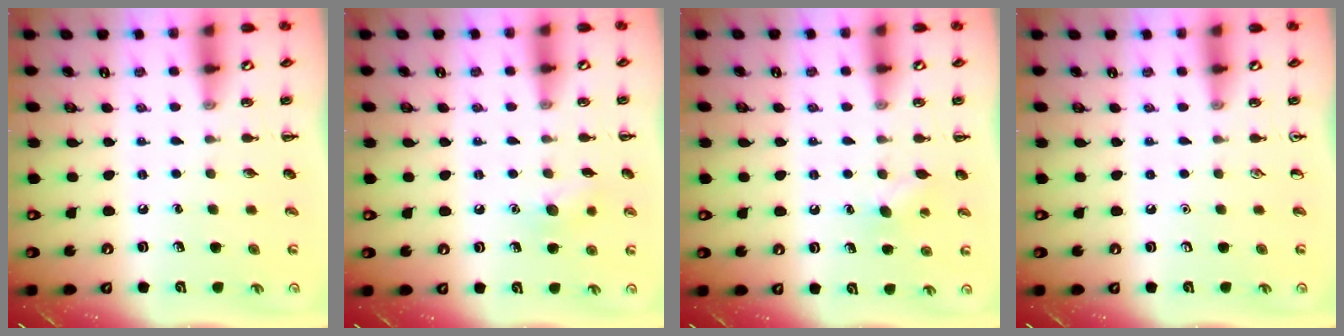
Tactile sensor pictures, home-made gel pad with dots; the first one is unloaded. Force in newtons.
{"total": 7.3, "press": 7.1, "slide": 1.6}
{"total": 5.5, "press": 5.3, "slide": 1.3}
{"total": 0.0}